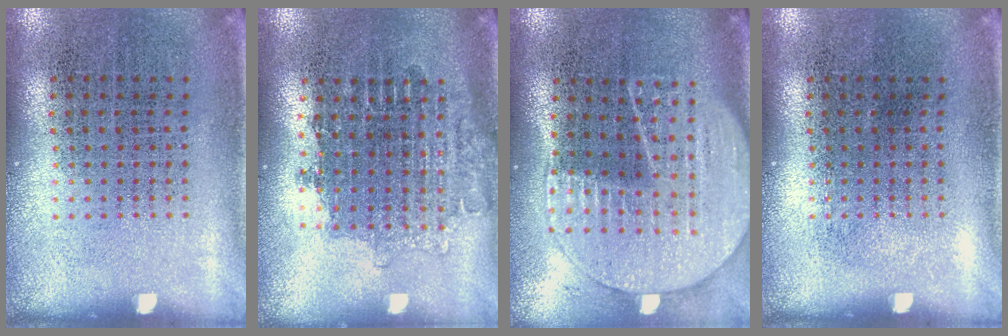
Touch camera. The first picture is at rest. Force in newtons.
{"total": 1.7, "press": 1.4, "slide": 1.0}
{"total": 2.0, "press": 1.8, "slide": 0.9}
{"total": 0.0}